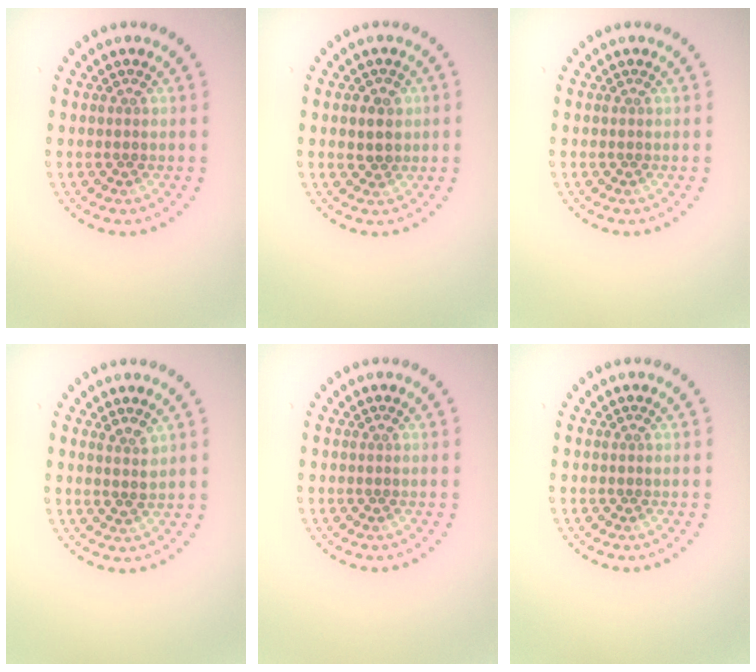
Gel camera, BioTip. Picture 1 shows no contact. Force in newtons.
{"total": 2.2, "press": 2.1, "slide": 0.7}
{"total": 0.0}
{"total": 1.4, "press": 1.2, "slide": 0.6}
{"total": 0.0}
{"total": 0.0}